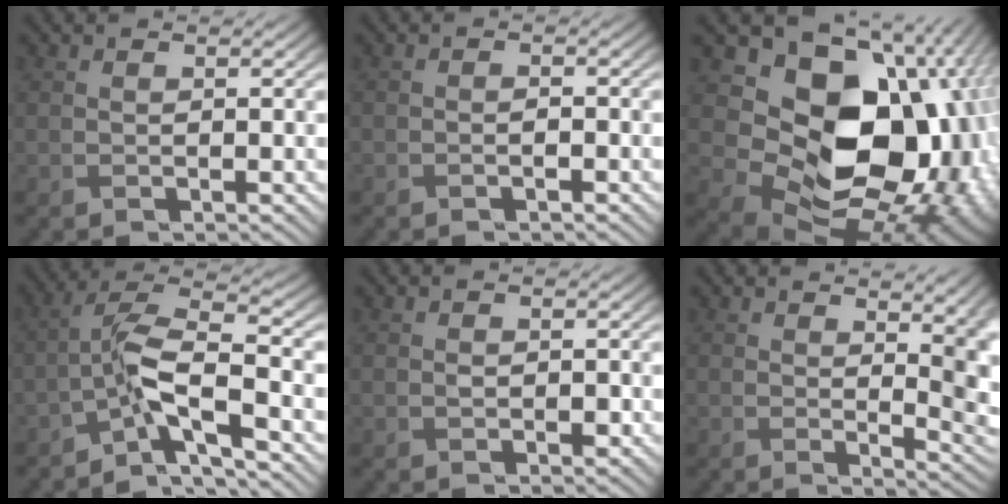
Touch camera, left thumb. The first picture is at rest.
{"total": 1.2, "force": [-1.1, 0.2, 0.4], "torque": [0.001, 0.001, -0.022]}
{"total": 16.5, "force": [0.1, 12.2, 11.1], "torque": [-0.153, -0.033, 0.015]}
{"total": 6.9, "force": [-4.5, 1.5, 5.0], "torque": [-0.084, 0.019, -0.101]}
{"total": 1.0, "force": [-0.4, 0.5, 0.7], "torque": [-0.013, -0.002, -0.007]}
{"total": 5.6, "force": [2.0, 1.8, 4.9], "torque": [-0.062, -0.003, 0.040]}